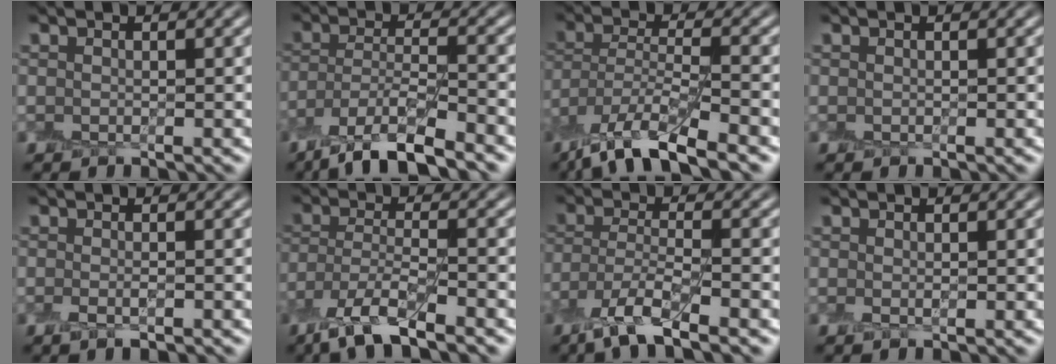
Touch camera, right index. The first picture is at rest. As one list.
[{"total": 7.3, "force": [-5.6, 1.6, 4.3], "torque": [-0.079, -0.008, -0.107]}, {"total": 9.0, "force": [-6.4, 2.3, 5.9], "torque": [-0.110, -0.003, -0.128]}, {"total": 0.0}, {"total": 1.5, "force": [-0.6, 0.3, 1.3], "torque": [-0.026, -0.006, -0.013]}, {"total": 6.3, "force": [-4.5, 1.6, 4.0], "torque": [-0.086, -0.008, -0.093]}, {"total": 5.5, "force": [-3.7, 1.3, 3.8], "torque": [-0.081, -0.007, -0.081]}, {"total": 0.6, "force": [0.0, 0.3, 0.5], "torque": [-0.012, 0.000, 0.000]}]